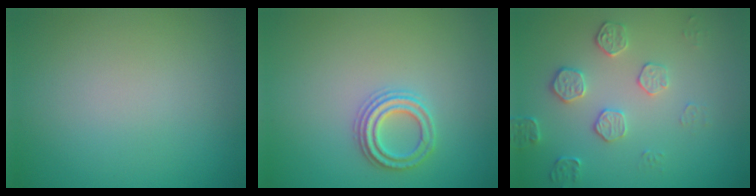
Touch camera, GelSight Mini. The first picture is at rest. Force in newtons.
{"total": 2.3, "press": 2.3, "slide": 0.3}
{"total": 2.2, "press": 1.8, "slide": 1.2}